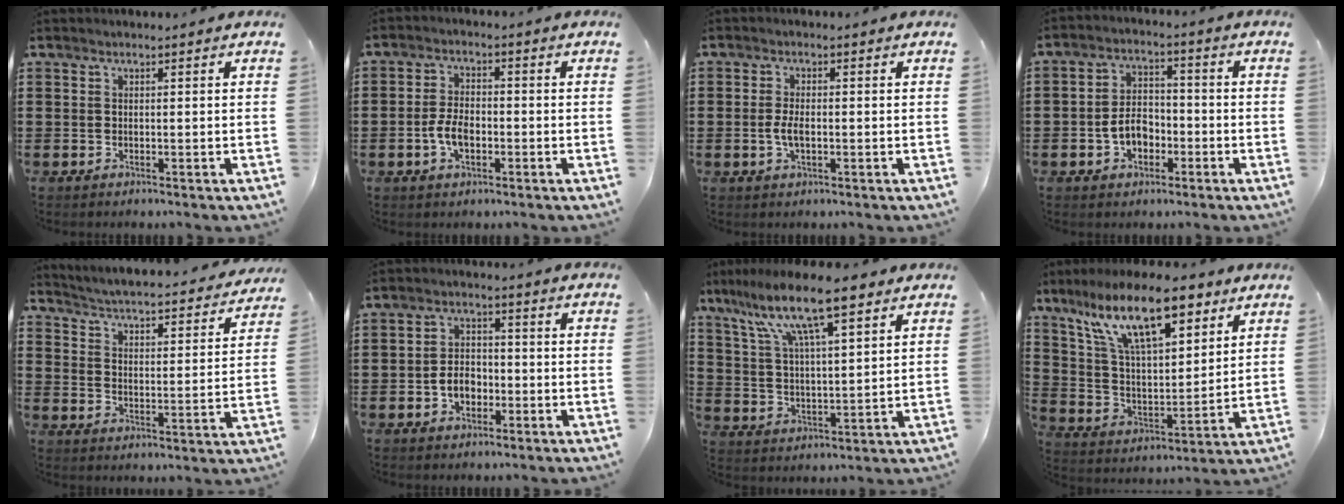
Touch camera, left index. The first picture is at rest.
{"total": 4.7, "force": [-1.2, 2.5, 3.8], "torque": [-0.088, -0.001, -0.027]}
{"total": 3.0, "force": [-0.5, 1.2, 2.7], "torque": [-0.065, -0.005, -0.013]}
{"total": 5.4, "force": [-1.9, 3.6, 3.5], "torque": [-0.078, 0.006, -0.040]}
{"total": 3.6, "force": [3.5, -0.4, 0.7], "torque": [-0.035, -0.036, 0.051]}
{"total": 4.3, "force": [-1.4, 3.0, 2.9], "torque": [-0.063, 0.003, -0.028]}
{"total": 12.6, "force": [8.7, 2.3, 8.8], "torque": [-0.184, -0.019, 0.147]}
{"total": 16.5, "force": [10.2, 5.4, 11.9], "torque": [-0.241, -0.016, 0.178]}